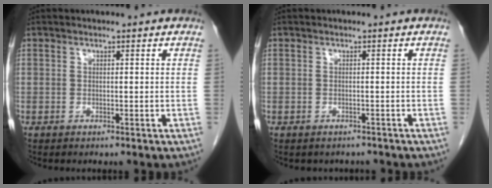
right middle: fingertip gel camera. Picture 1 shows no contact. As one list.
[{"total": 2.5, "force": [-2.2, 1.1, 0.4], "torque": [-0.008, 0.000, -0.026]}]